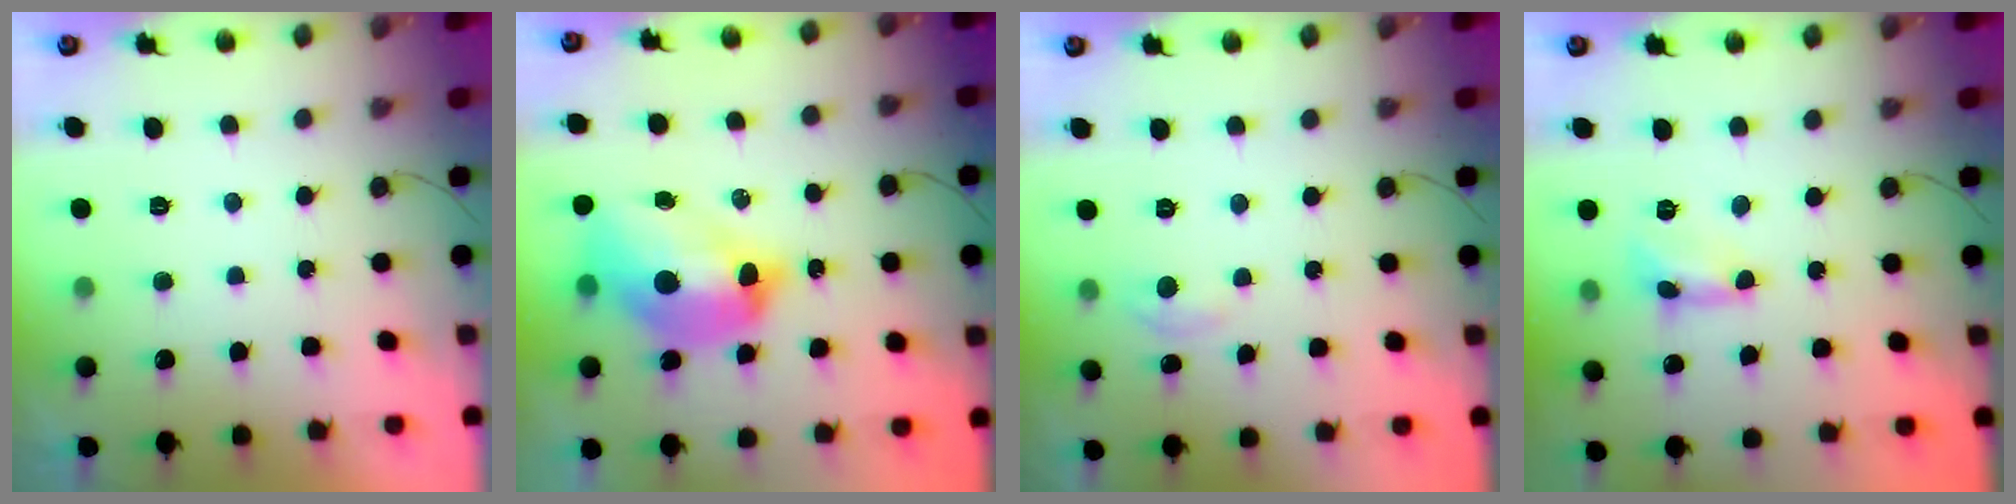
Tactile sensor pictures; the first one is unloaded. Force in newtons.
{"total": 15.6, "press": 15.5, "slide": 1.4}
{"total": 2.8, "press": 2.8, "slide": 0.4}
{"total": 1.7, "press": 1.7, "slide": 0.1}